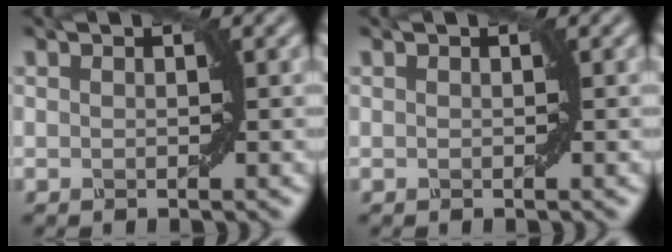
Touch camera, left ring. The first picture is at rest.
{"total": 0.0}